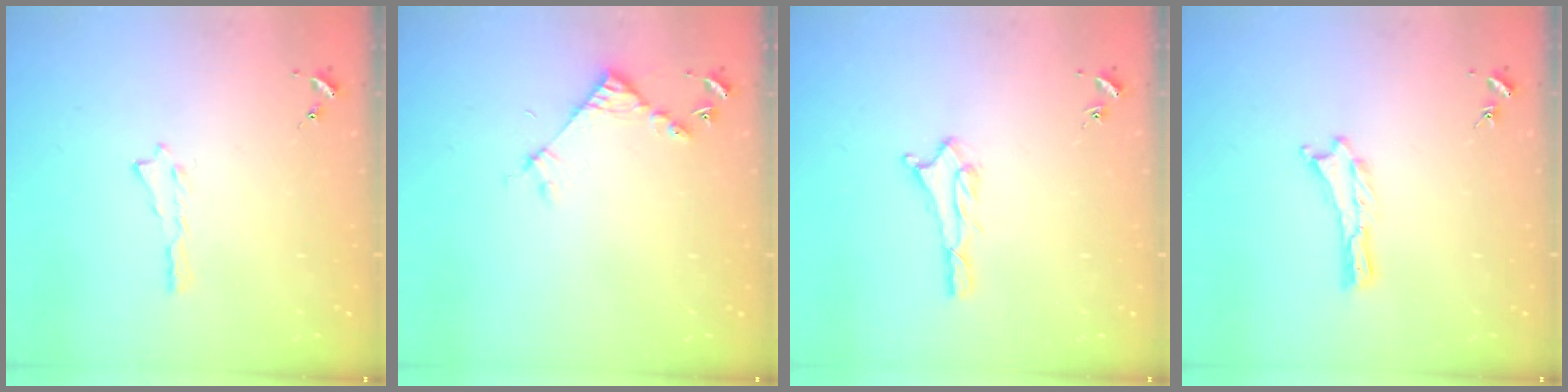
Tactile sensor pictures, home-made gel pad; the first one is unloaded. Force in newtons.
{"total": 4.5, "press": 4.5, "slide": 0.4}
{"total": 2.0, "press": 2.0, "slide": 0.2}
{"total": 0.0}